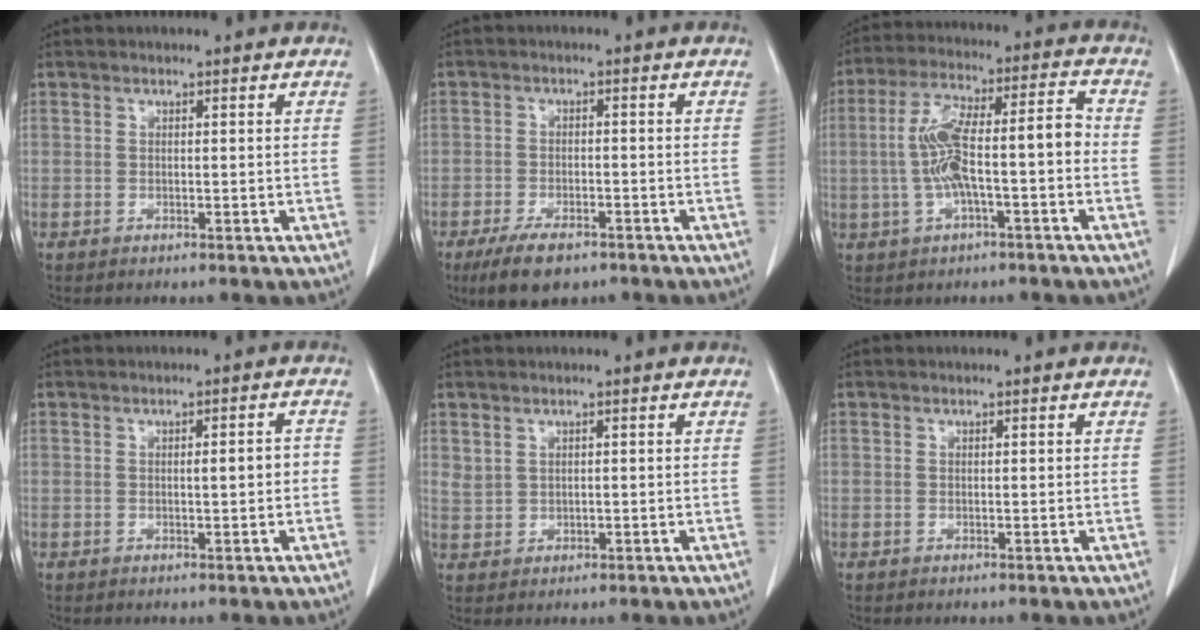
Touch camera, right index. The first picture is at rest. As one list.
[{"total": 6.7, "force": [-4.8, 2.8, 3.9], "torque": [-0.072, -0.006, -0.078]}, {"total": 12.0, "force": [-1.7, 2.7, 11.5], "torque": [-0.215, 0.037, -0.027]}, {"total": 2.5, "force": [-0.2, 0.5, 2.5], "torque": [-0.039, 0.004, -0.002]}, {"total": 1.8, "force": [1.0, 1.3, 0.8], "torque": [-0.018, 0.002, 0.027]}, {"total": 0.0}]